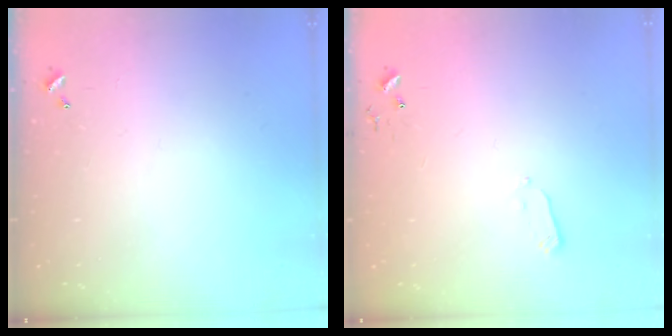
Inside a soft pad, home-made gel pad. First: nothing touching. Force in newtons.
{"total": 2.4, "press": 2.3, "slide": 0.4}